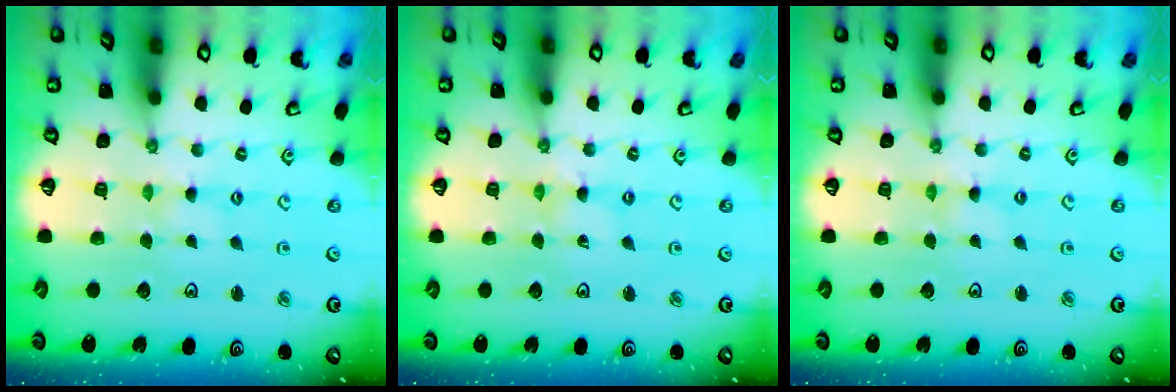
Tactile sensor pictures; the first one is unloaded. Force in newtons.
{"total": 0.0}
{"total": 0.0}